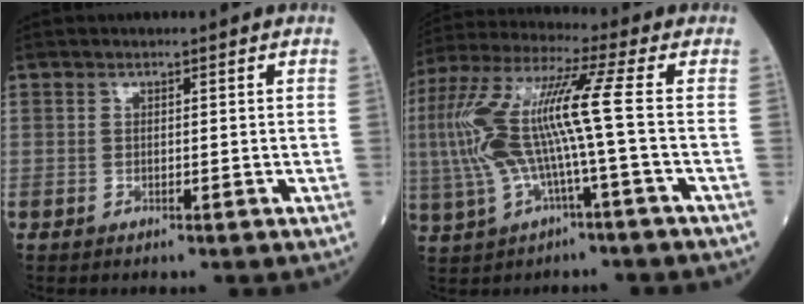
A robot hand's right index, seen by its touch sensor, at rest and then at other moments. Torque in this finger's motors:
{"motor_torque": [2.14, 0.00, 1.06, 0.21]}